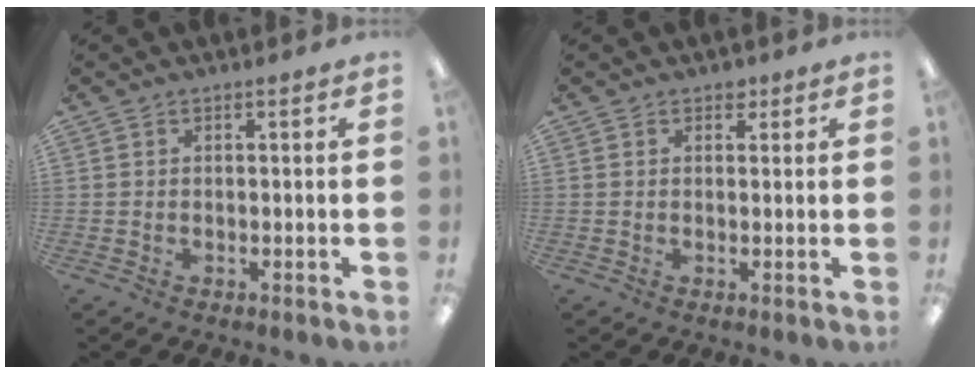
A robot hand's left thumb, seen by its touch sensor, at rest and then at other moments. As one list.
[{"total": 1.9, "force": [1.1, 1.3, 0.9], "torque": [-0.001, -0.004, 0.016]}]